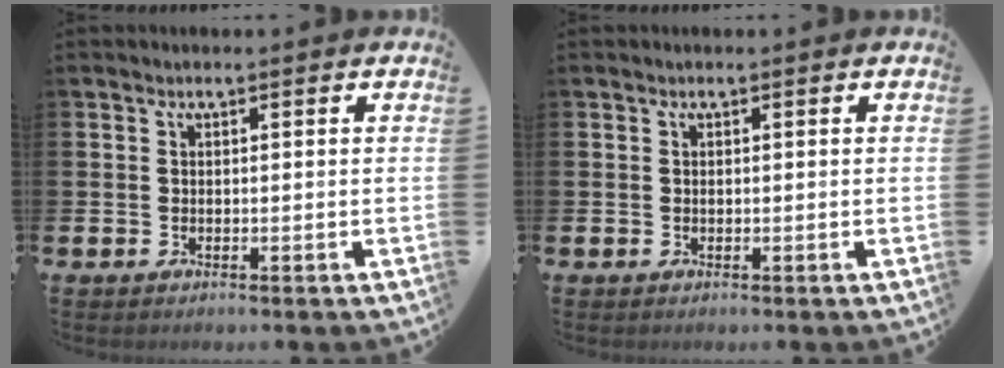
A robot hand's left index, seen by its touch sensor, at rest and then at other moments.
{"total": 0.0}